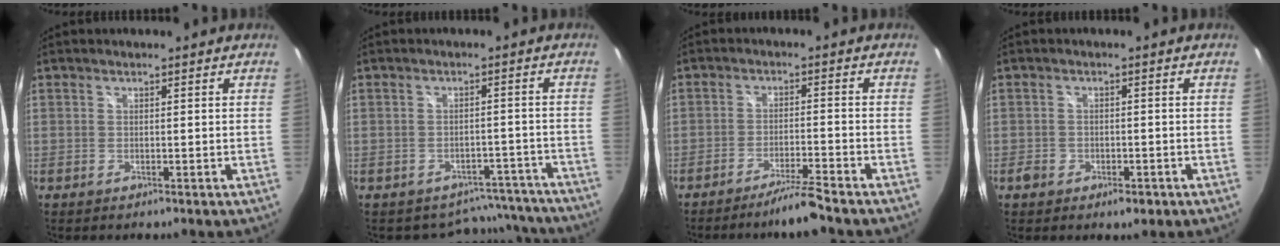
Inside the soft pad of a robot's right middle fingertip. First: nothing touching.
{"total": 9.3, "force": [-8.0, 4.6, 0.8], "torque": [-0.006, 0.027, -0.081]}
{"total": 7.5, "force": [-6.1, -2.1, 3.7], "torque": [-0.086, -0.013, -0.102]}
{"total": 3.6, "force": [-2.0, 2.4, 1.9], "torque": [-0.038, -0.005, -0.030]}